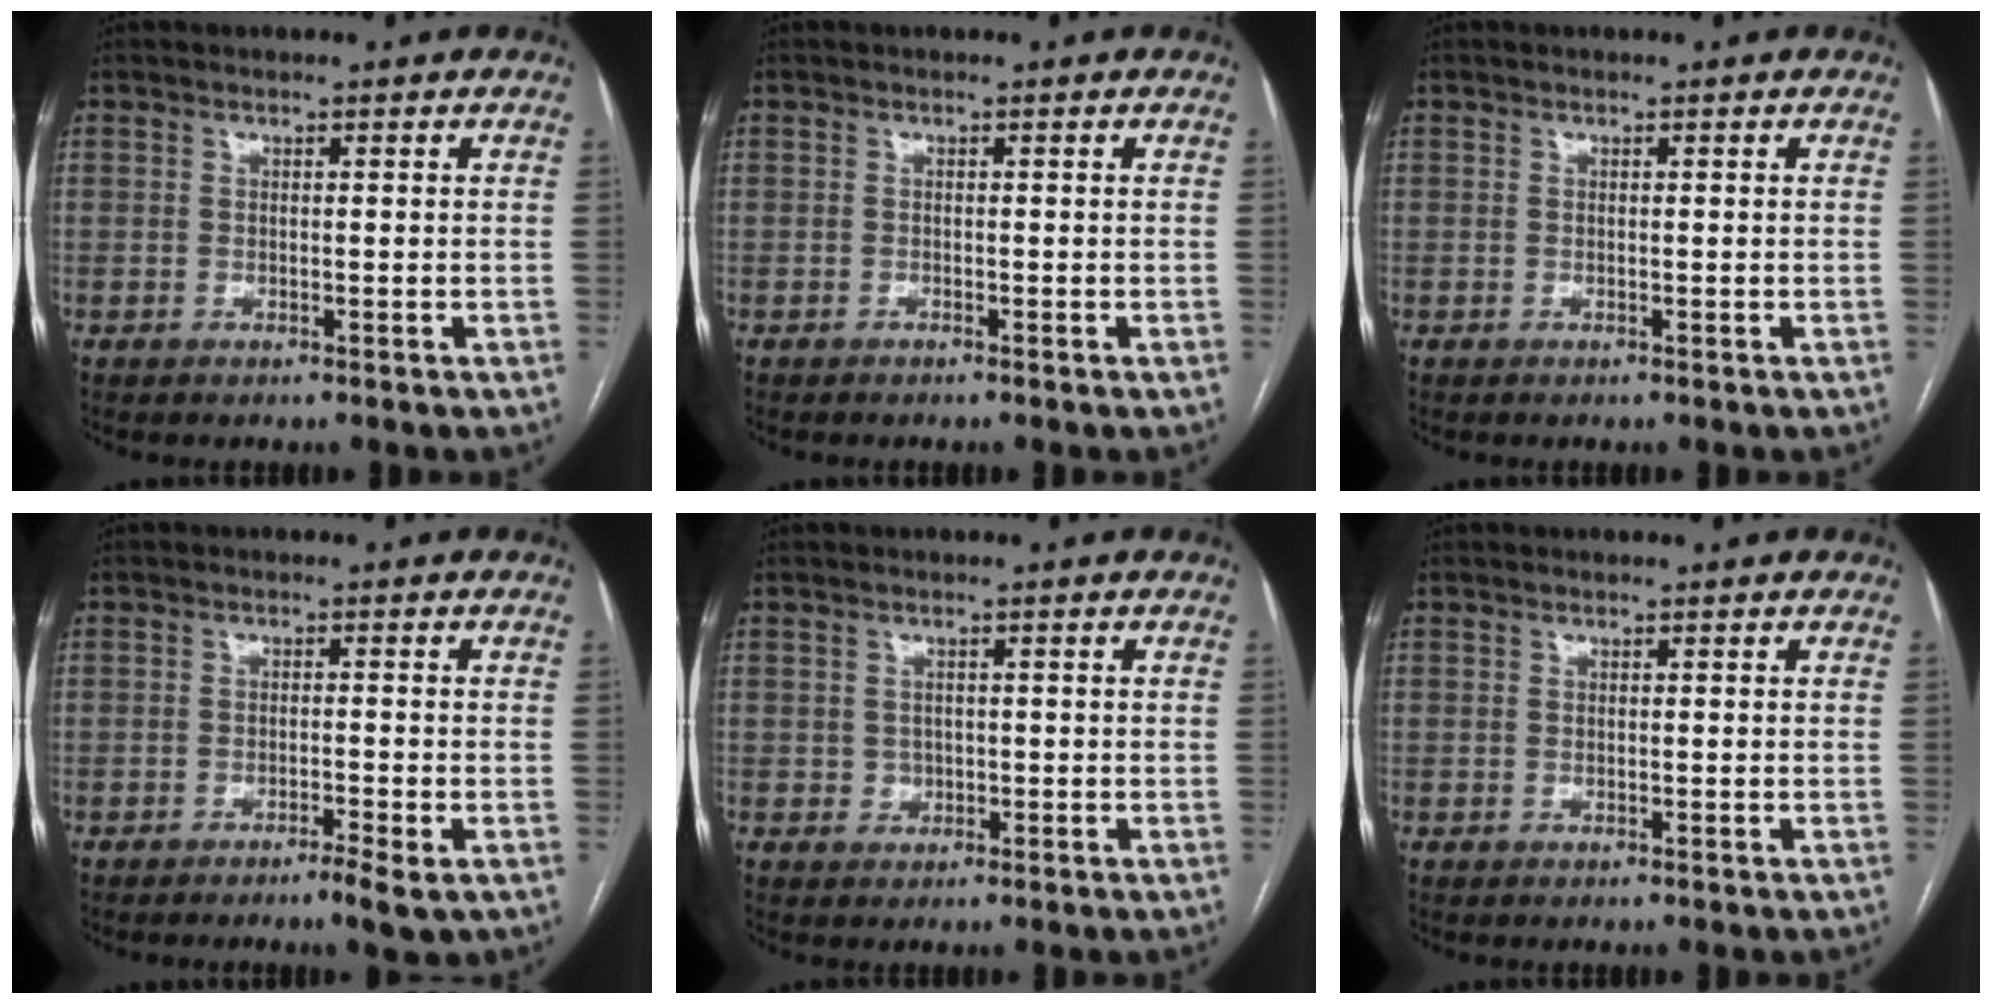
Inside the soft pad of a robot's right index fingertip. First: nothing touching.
{"total": 0.0}
{"total": 0.0}
{"total": 3.3, "force": [-2.0, 0.3, 2.6], "torque": [-0.040, -0.003, -0.030]}
{"total": 1.4, "force": [-0.2, 1.3, 0.4], "torque": [-0.005, 0.004, 0.001]}
{"total": 0.0}